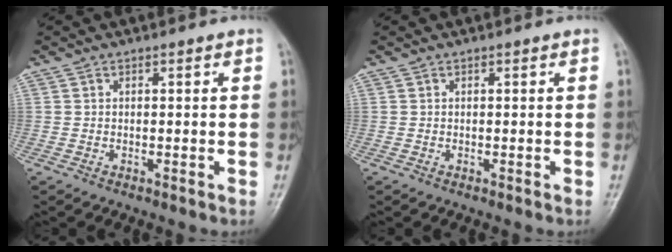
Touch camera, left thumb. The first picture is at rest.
{"total": 0.0}